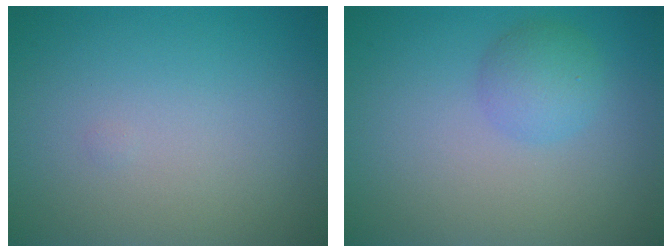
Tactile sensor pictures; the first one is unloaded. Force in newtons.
{"total": 2.4, "press": 2.4, "slide": 0.1}